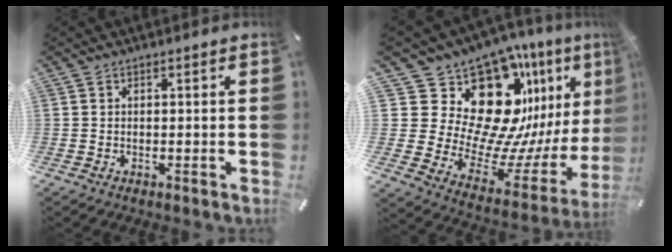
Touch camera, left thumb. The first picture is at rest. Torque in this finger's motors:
{"motor_torque": [3.21, 1.80, 0.53, -0.11, 0.06]}